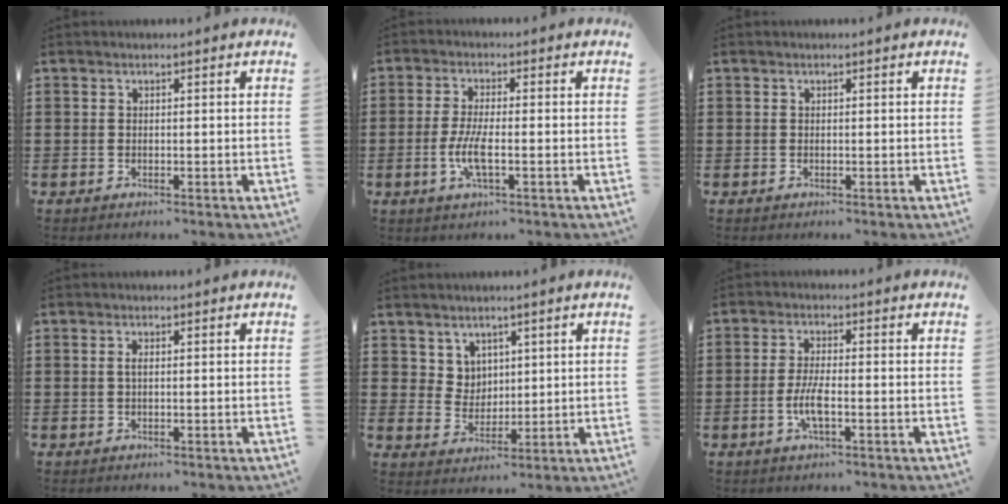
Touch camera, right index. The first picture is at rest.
{"total": 5.0, "force": [-1.5, 1.0, 4.7], "torque": [-0.108, -0.010, -0.033]}
{"total": 0.0}
{"total": 1.0, "force": [0.0, 0.3, 0.9], "torque": [-0.018, 0.001, -0.001]}
{"total": 4.3, "force": [2.8, 3.3, 0.3], "torque": [-0.024, 0.005, 0.052]}
{"total": 4.3, "force": [-1.4, 0.9, 4.0], "torque": [-0.089, -0.008, -0.030]}